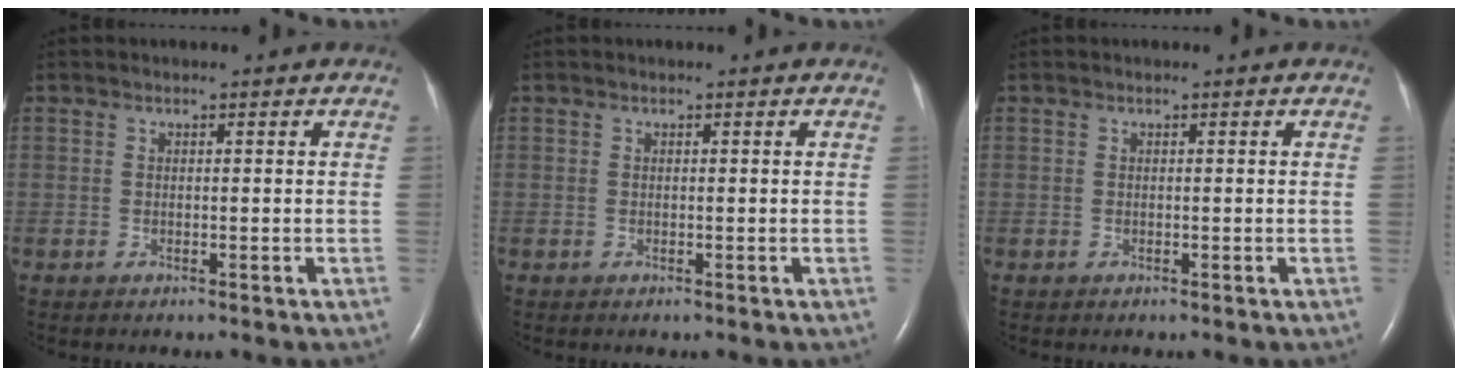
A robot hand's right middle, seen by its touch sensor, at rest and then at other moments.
{"total": 0.0}
{"total": 0.0}